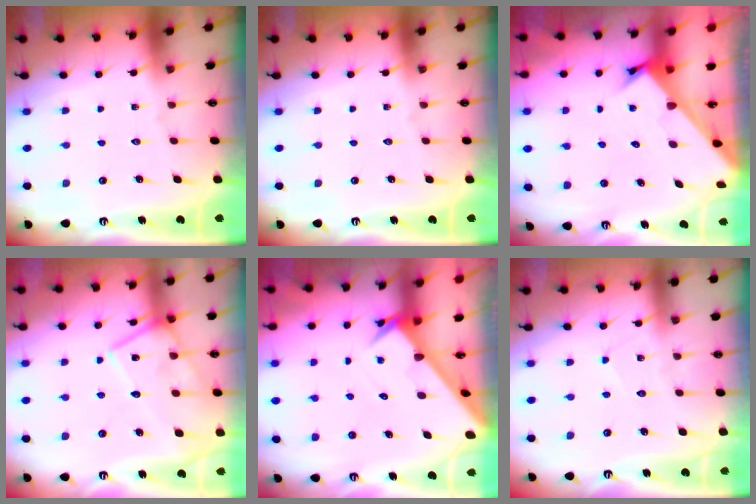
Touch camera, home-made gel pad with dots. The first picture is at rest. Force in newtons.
{"total": 0.0}
{"total": 2.7, "press": 2.7, "slide": 0.3}
{"total": 14.5, "press": 14.4, "slide": 1.3}
{"total": 2.7, "press": 2.7, "slide": 0.1}
{"total": 5.1, "press": 5.1, "slide": 0.5}